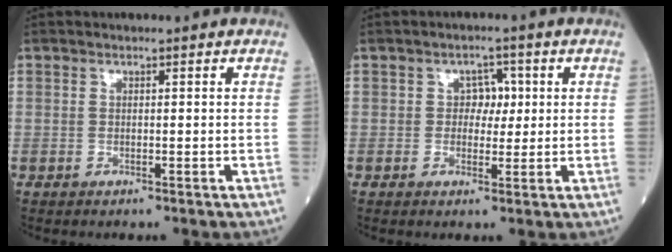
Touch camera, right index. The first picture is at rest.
{"total": 3.1, "force": [0.4, 2.3, 2.0], "torque": [-0.019, 0.007, 0.003]}